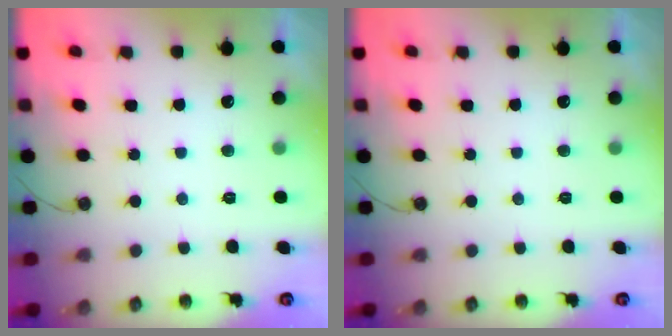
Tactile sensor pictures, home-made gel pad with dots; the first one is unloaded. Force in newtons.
{"total": 0.0}